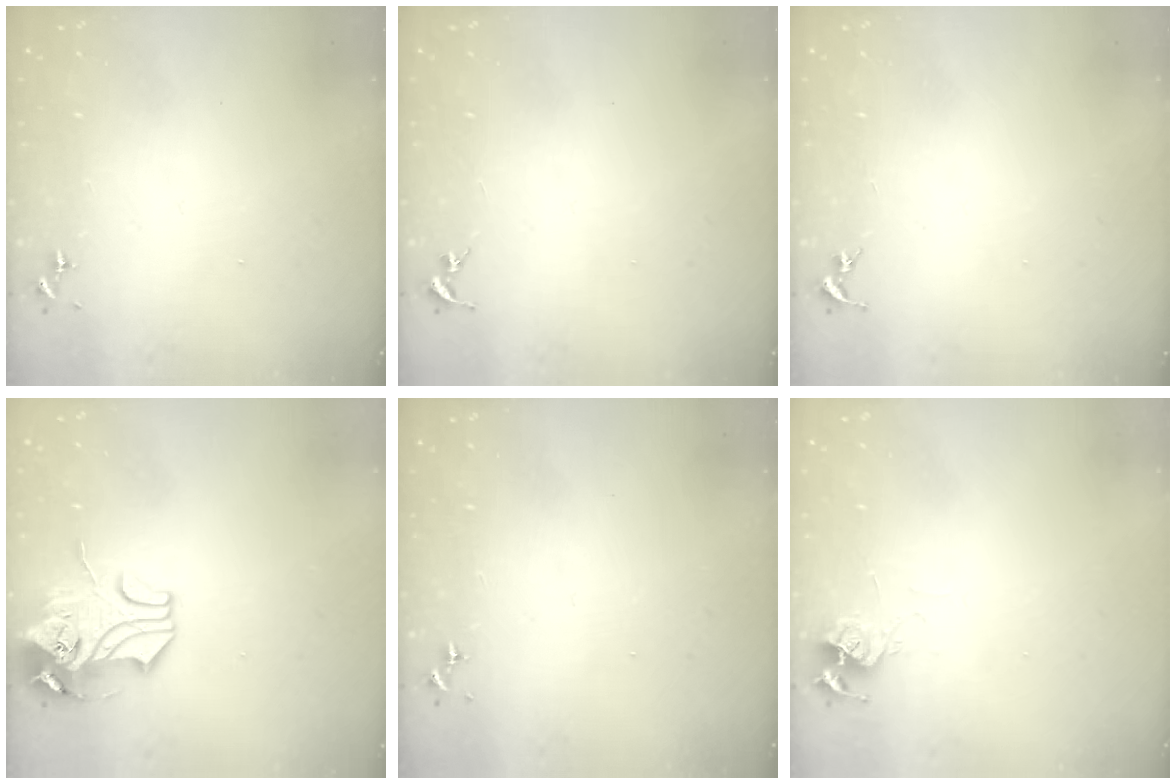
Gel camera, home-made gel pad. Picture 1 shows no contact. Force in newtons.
{"total": 0.0}
{"total": 0.0}
{"total": 10.3, "press": 10.2, "slide": 1.7}
{"total": 0.0}
{"total": 6.0, "press": 6.0, "slide": 0.6}